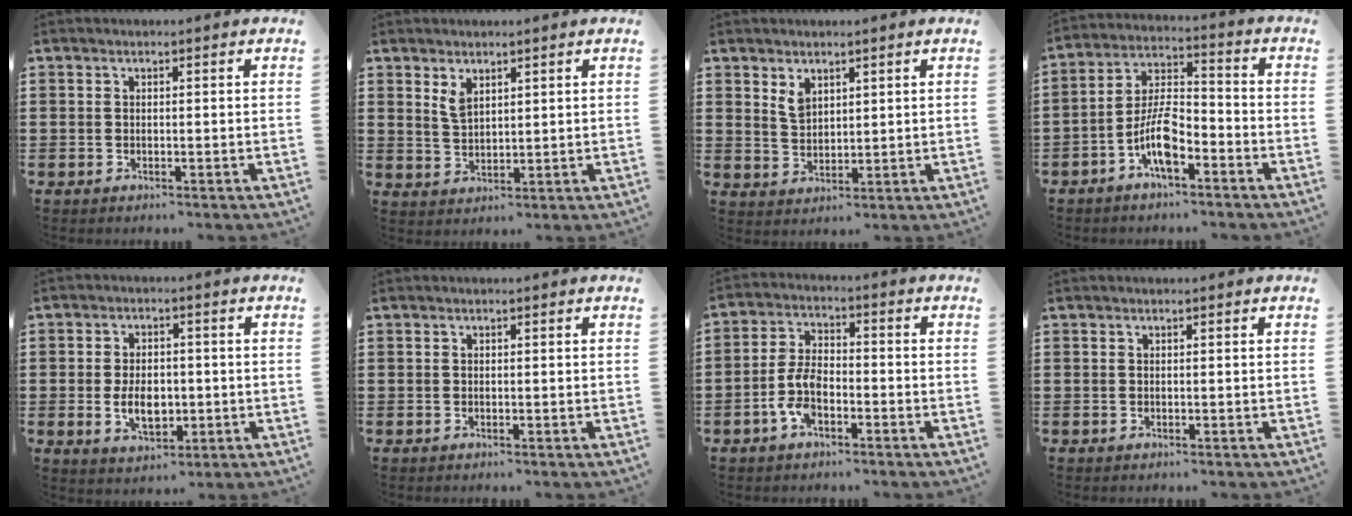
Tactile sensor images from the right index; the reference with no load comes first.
{"total": 2.9, "force": [1.9, 1.5, 1.6], "torque": [-0.037, 0.003, 0.035]}
{"total": 3.0, "force": [2.0, 1.8, 1.4], "torque": [-0.034, 0.004, 0.039]}
{"total": 7.9, "force": [-4.0, 2.9, 6.2], "torque": [-0.139, -0.001, -0.077]}
{"total": 5.7, "force": [-0.8, 3.5, 4.4], "torque": [-0.076, -0.005, -0.018]}
{"total": 0.0}
{"total": 6.3, "force": [-2.7, 3.0, 4.9], "torque": [-0.126, -0.004, -0.058]}
{"total": 0.0}